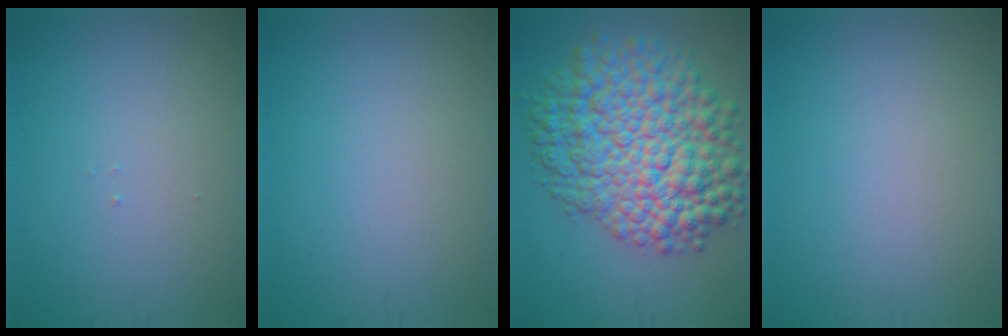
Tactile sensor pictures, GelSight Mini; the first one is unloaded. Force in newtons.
{"total": 0.0}
{"total": 12.1, "press": 12.1, "slide": 0.3}
{"total": 0.0}